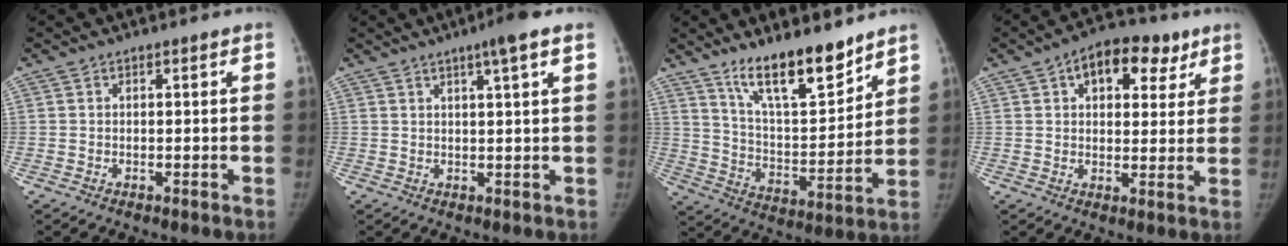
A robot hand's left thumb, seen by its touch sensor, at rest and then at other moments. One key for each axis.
{"total": 5.3, "fx": 3.0, "fy": -0.1, "fz": 4.3, "tx": -0.065, "ty": -0.002, "tz": 0.045}
{"total": 15.1, "fx": 11.6, "fy": 4.2, "fz": 8.7, "tx": -0.113, "ty": -0.086, "tz": 0.206}
{"total": 12.6, "fx": 6.1, "fy": 7.5, "fz": 8.1, "tx": -0.067, "ty": 0.000, "tz": 0.082}